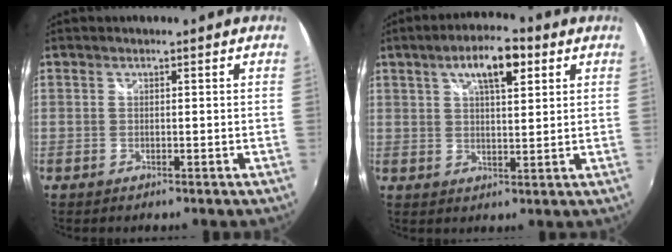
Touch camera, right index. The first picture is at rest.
{"total": 8.8, "force": [4.2, 3.1, 7.1], "torque": [-0.117, 0.019, 0.070]}